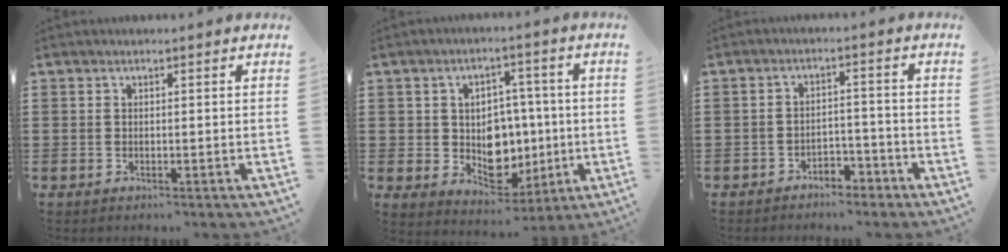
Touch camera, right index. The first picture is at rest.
{"total": 6.6, "force": [0.1, 5.8, 3.2], "torque": [-0.055, 0.003, 0.005]}
{"total": 3.2, "force": [-3.0, 0.9, 0.6], "torque": [-0.015, 0.005, -0.060]}